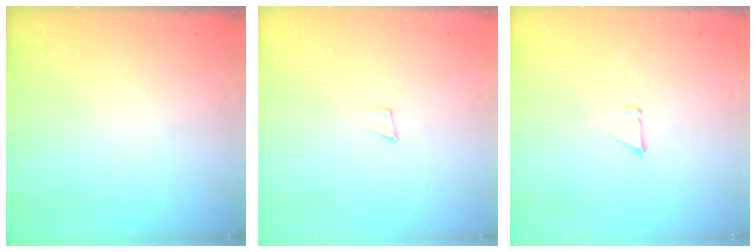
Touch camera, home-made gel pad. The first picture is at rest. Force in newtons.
{"total": 4.3, "press": 4.2, "slide": 1.0}
{"total": 0.8, "press": 0.8, "slide": 0.1}